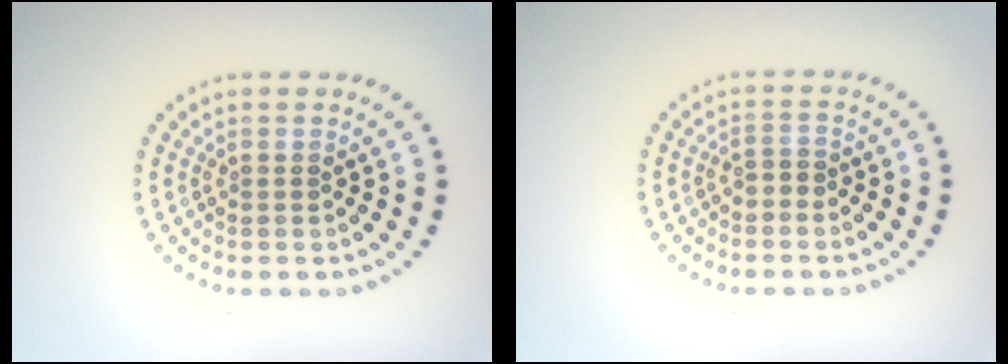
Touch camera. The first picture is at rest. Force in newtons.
{"total": 1.1, "press": 1.0, "slide": 0.5}